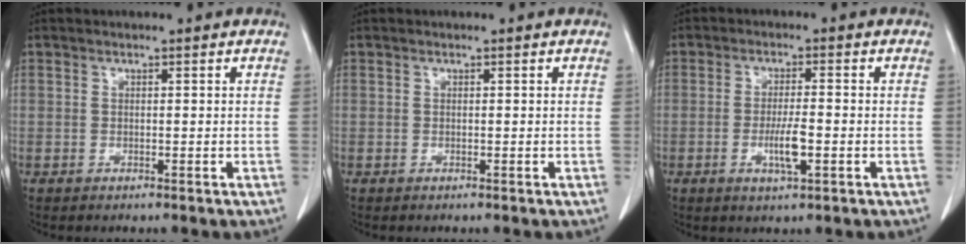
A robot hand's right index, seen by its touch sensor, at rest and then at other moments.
{"total": 0.0}
{"total": 4.6, "force": [-1.3, 0.5, 4.3], "torque": [-0.083, -0.005, -0.021]}